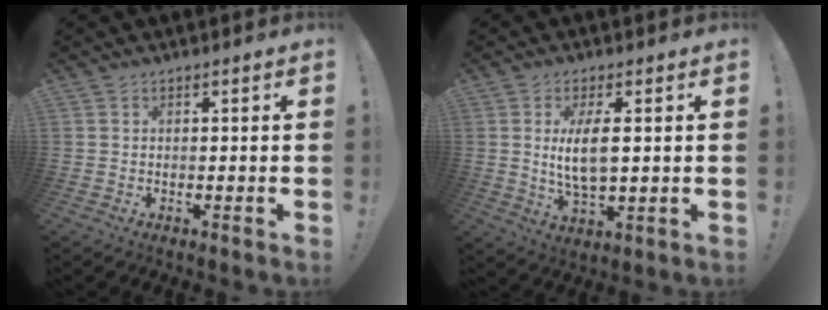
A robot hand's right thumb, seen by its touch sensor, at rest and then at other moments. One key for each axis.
{"total": 8.9, "fx": 1.3, "fy": 3.2, "fz": 8.2, "tx": -0.161, "ty": -0.015, "tz": 0.015}